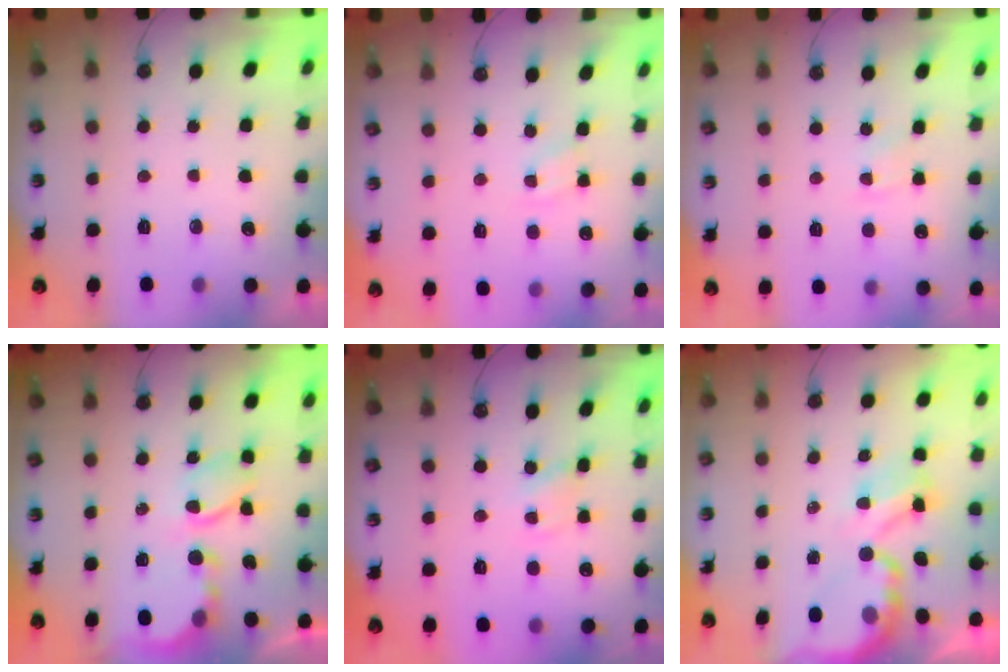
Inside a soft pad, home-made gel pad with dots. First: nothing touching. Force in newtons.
{"total": 4.2, "press": 4.1, "slide": 0.6}
{"total": 5.6, "press": 5.6, "slide": 0.7}
{"total": 8.2, "press": 8.2, "slide": 0.7}
{"total": 1.6, "press": 1.6, "slide": 0.2}
{"total": 6.3, "press": 6.3, "slide": 0.4}